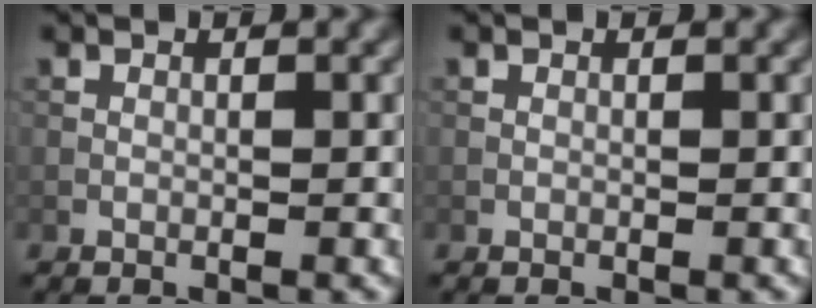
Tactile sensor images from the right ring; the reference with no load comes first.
{"total": 0.0}